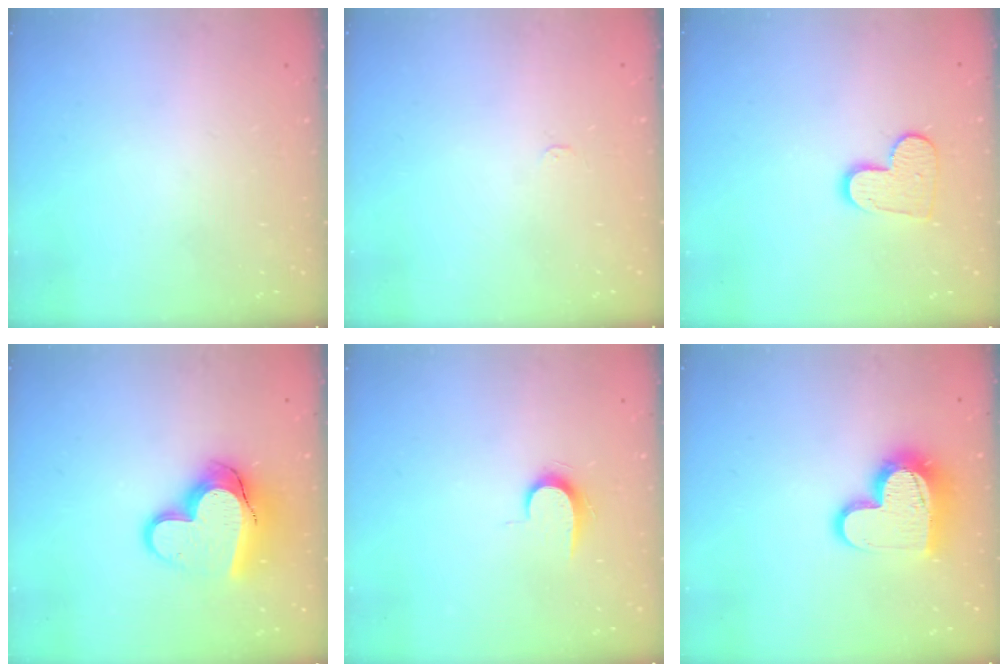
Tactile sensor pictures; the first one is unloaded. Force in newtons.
{"total": 2.4, "press": 2.4, "slide": 0.3}
{"total": 9.7, "press": 9.7, "slide": 0.5}
{"total": 16.2, "press": 16.2, "slide": 1.3}
{"total": 6.6, "press": 6.6, "slide": 0.7}
{"total": 14.7, "press": 14.6, "slide": 1.1}